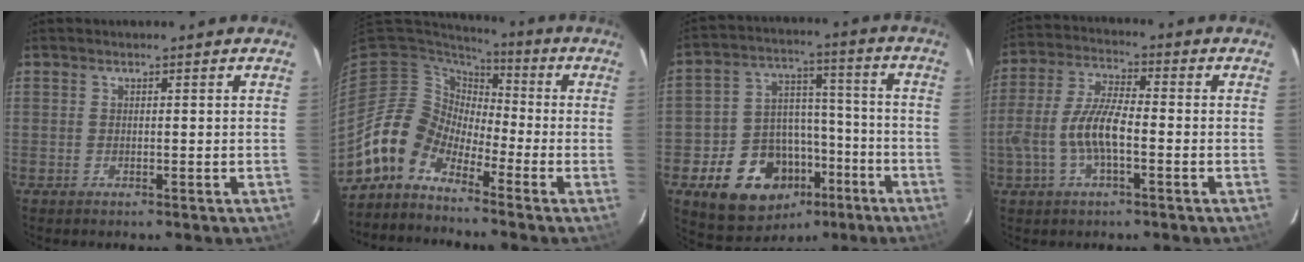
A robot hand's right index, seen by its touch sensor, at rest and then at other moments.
{"total": 8.5, "force": [-6.7, 4.9, 2.1], "torque": [-0.037, 0.026, -0.146]}
{"total": 17.1, "force": [-8.4, 12.7, 7.7], "torque": [-0.163, 0.042, -0.104]}
{"total": 10.0, "force": [-2.8, 3.3, 9.0], "torque": [-0.193, 0.005, -0.052]}